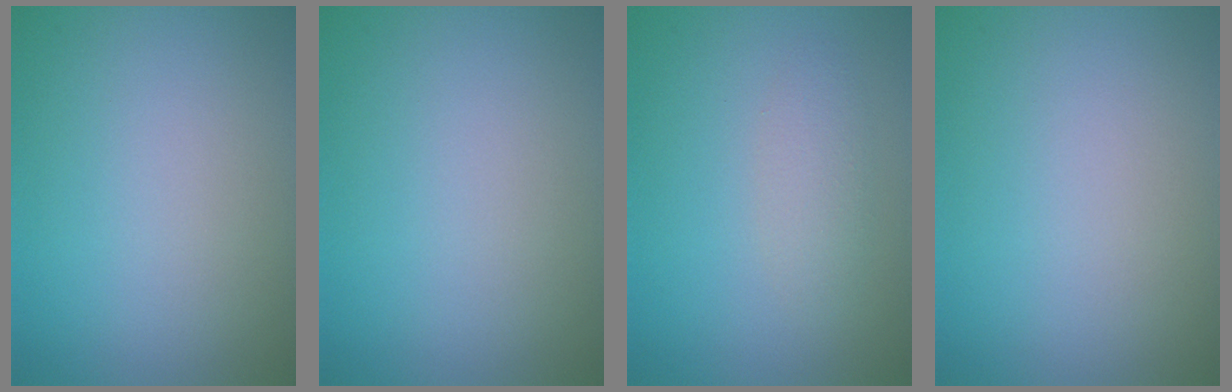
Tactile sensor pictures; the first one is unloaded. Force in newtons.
{"total": 0.0}
{"total": 1.7, "press": 1.7, "slide": 0.1}
{"total": 0.0}